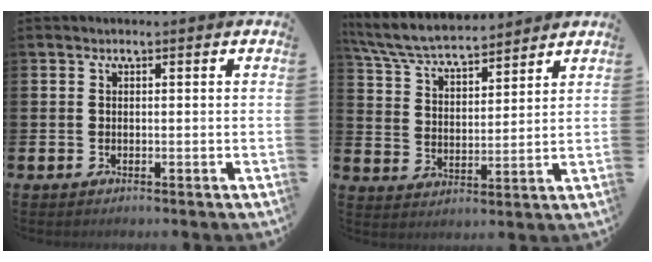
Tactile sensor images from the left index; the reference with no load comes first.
{"total": 6.8, "force": [6.5, 1.1, 1.7], "torque": [-0.063, -0.036, 0.115]}